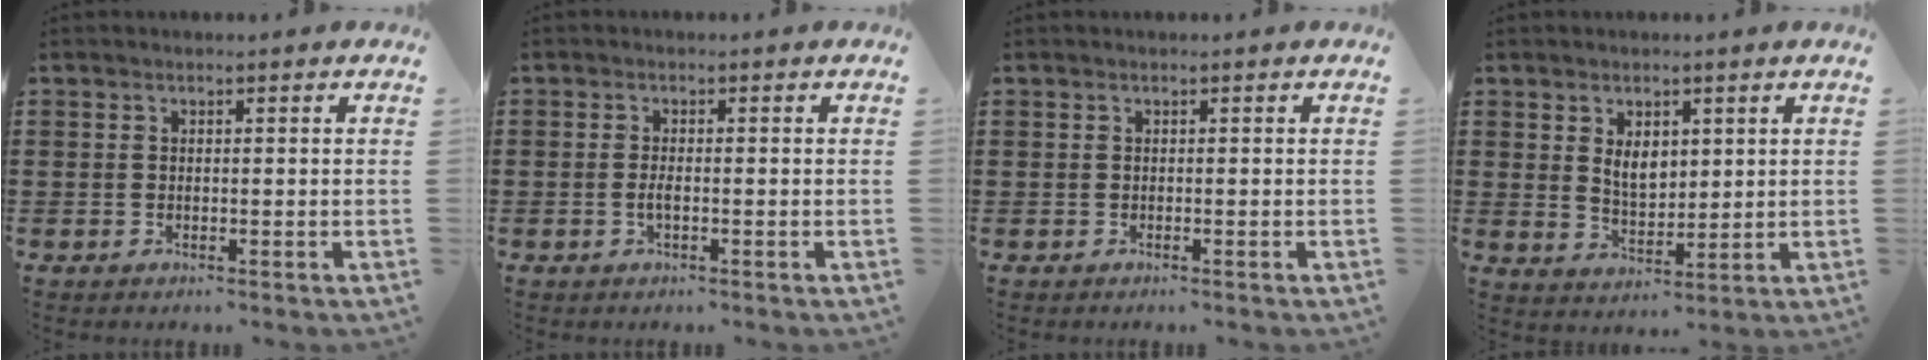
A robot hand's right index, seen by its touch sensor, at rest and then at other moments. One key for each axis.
{"total": 1.4, "fx": -0.4, "fy": 0.3, "fz": 1.3, "tx": -0.024, "ty": 0.001, "tz": -0.009}
{"total": 0.0}
{"total": 4.2, "fx": 1.5, "fy": 2.6, "fz": 2.8, "tx": -0.047, "ty": 0.003, "tz": 0.024}